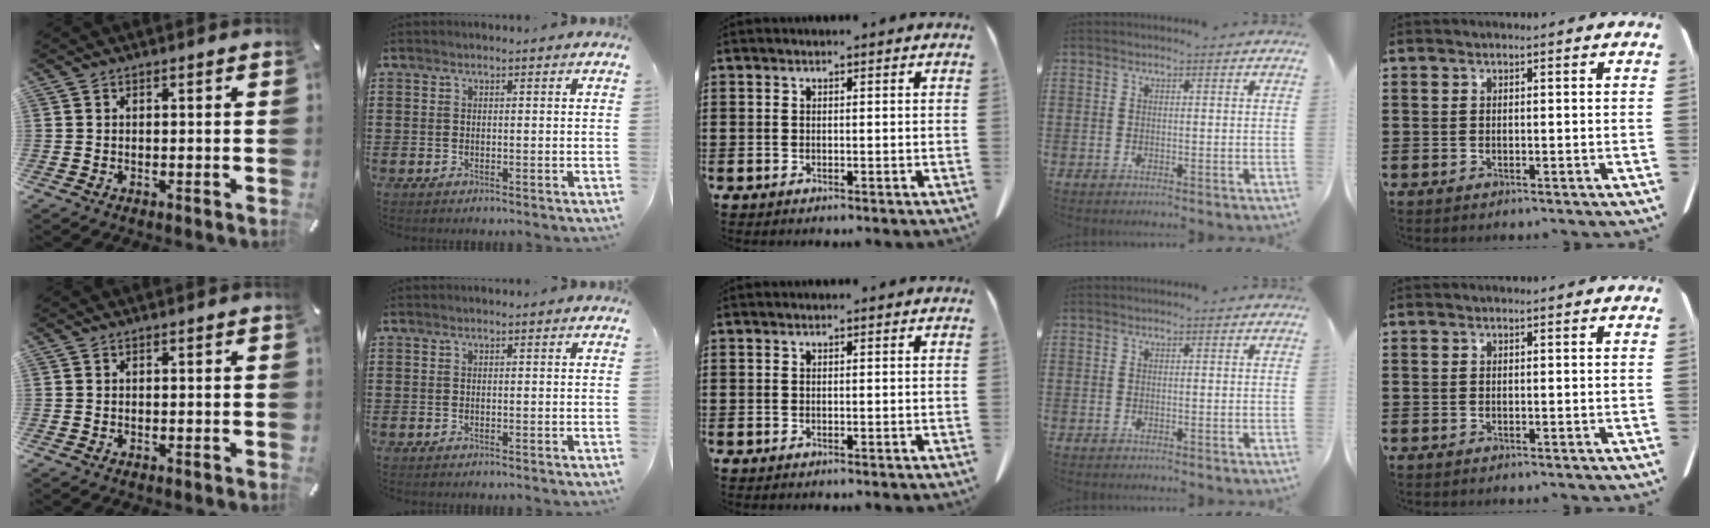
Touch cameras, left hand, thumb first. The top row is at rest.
{}